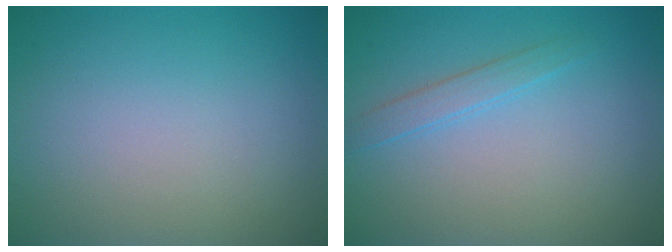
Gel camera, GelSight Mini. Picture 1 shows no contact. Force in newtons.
{"total": 1.5, "press": 1.5, "slide": 0.1}